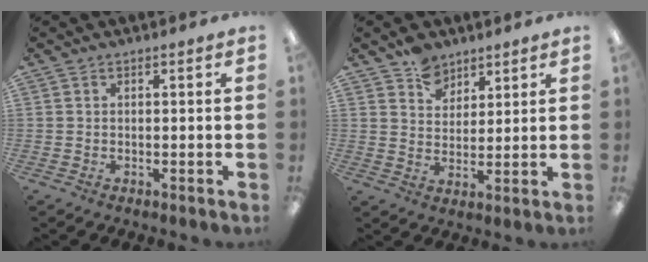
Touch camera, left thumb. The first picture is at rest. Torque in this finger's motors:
{"motor_torque": [0.57, 0.11, 0.53, -0.32, 0.00]}